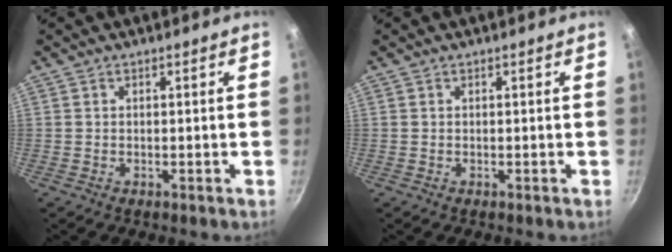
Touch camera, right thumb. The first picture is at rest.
{"total": 0.0}